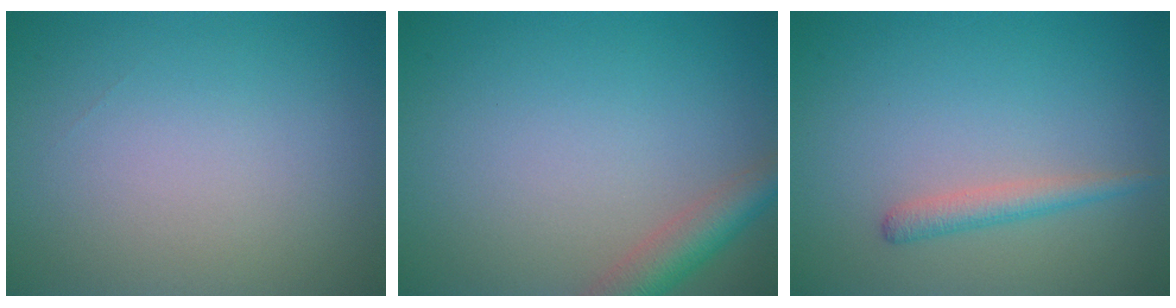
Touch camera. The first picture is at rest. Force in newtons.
{"total": 3.4, "press": 3.4, "slide": 0.2}
{"total": 1.7, "press": 1.7, "slide": 0.1}